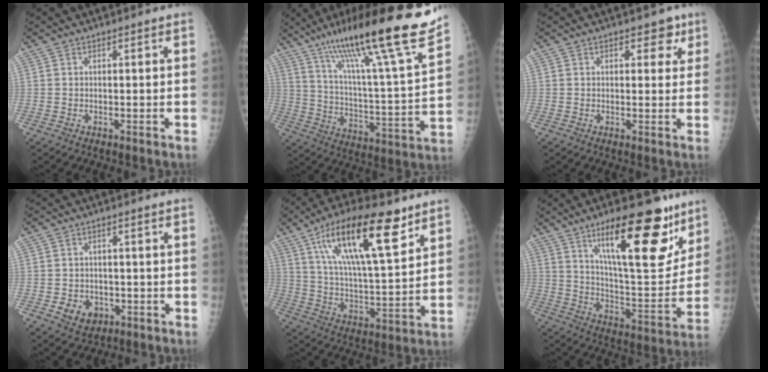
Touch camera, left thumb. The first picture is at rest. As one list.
[{"total": 27.0, "force": [19.5, 2.3, 18.6], "torque": [-0.285, -0.073, 0.313]}, {"total": 3.7, "force": [2.0, 2.4, 2.0], "torque": [0.005, -0.007, 0.020]}, {"total": 5.2, "force": [-1.8, 4.2, 2.4], "torque": [-0.024, 0.011, -0.017]}, {"total": 21.9, "force": [11.7, 6.7, 17.3], "torque": [-0.283, -0.032, 0.204]}, {"total": 24.5, "force": [13.9, 8.1, 18.5], "torque": [-0.237, -0.066, 0.224]}]